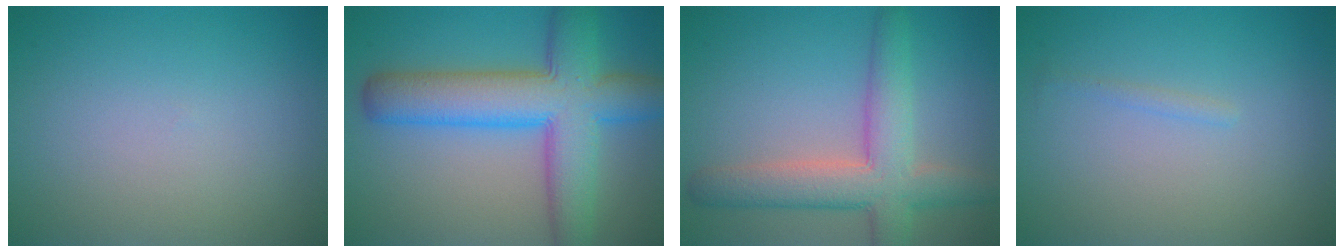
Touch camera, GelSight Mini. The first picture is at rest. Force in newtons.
{"total": 9.7, "press": 9.7, "slide": 0.2}
{"total": 6.3, "press": 6.3, "slide": 0.3}
{"total": 0.6, "press": 0.6, "slide": 0.0}